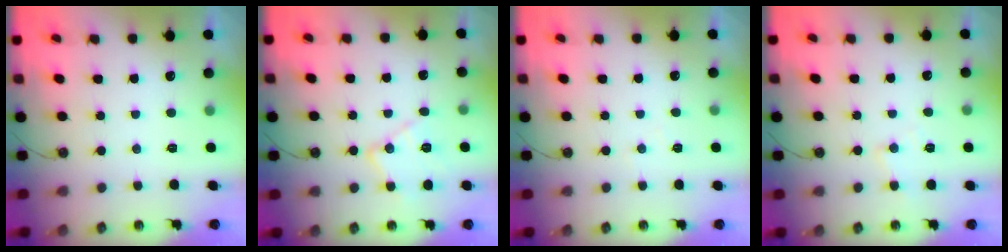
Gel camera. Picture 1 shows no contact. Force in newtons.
{"total": 13.0, "press": 13.0, "slide": 0.8}
{"total": 3.7, "press": 3.7, "slide": 0.6}
{"total": 6.0, "press": 6.0, "slide": 0.7}